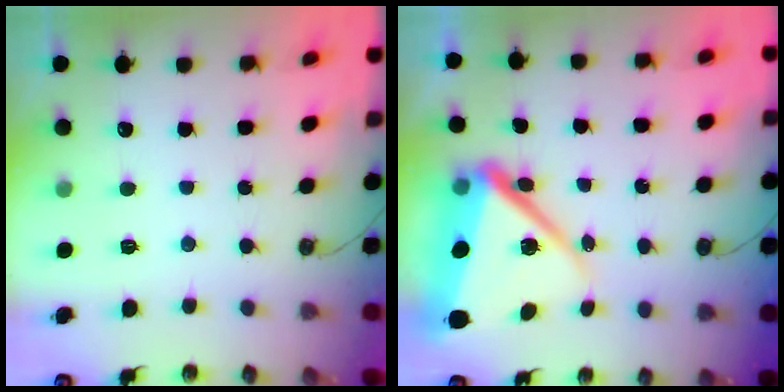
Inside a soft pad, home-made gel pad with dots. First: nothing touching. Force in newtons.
{"total": 15.0, "press": 14.8, "slide": 2.0}